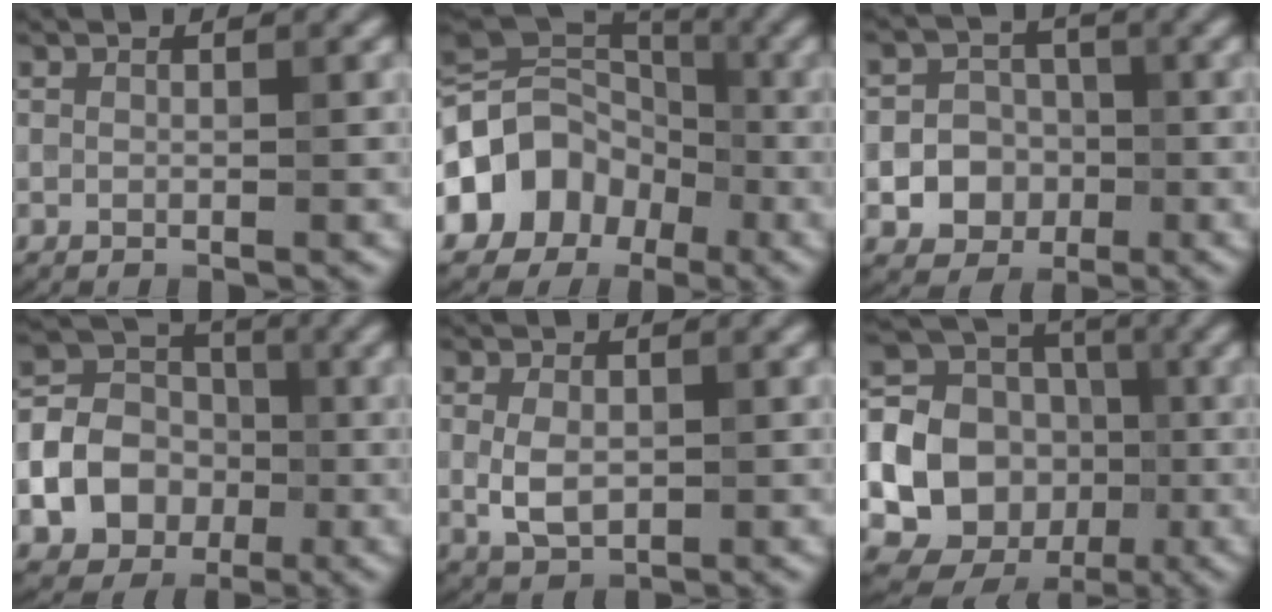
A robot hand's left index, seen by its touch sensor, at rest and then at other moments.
{"total": 11.3, "force": [-3.8, 9.0, 5.5], "torque": [-0.100, 0.012, -0.085]}
{"total": 6.2, "force": [-1.5, 5.6, 2.1], "torque": [-0.020, 0.013, -0.046]}
{"total": 12.4, "force": [-3.2, 10.7, 5.5], "torque": [-0.132, -0.006, -0.075]}
{"total": 3.1, "force": [-0.1, 1.9, 2.4], "torque": [-0.055, 0.001, -0.002]}
{"total": 16.8, "force": [-1.2, 15.2, 7.1], "torque": [-0.170, 0.004, -0.038]}